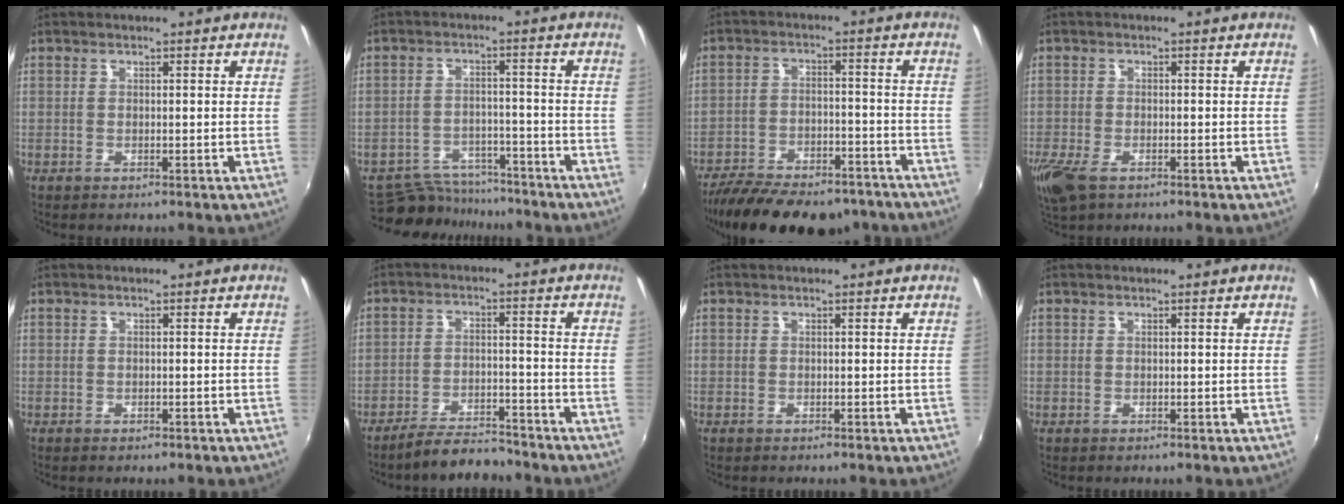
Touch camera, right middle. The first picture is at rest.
{"total": 9.7, "force": [-9.0, 3.4, 1.6], "torque": [-0.050, 0.014, -0.134]}
{"total": 21.8, "force": [-17.7, 7.9, 9.9], "torque": [-0.200, -0.013, -0.247]}
{"total": 6.2, "force": [-3.8, 2.8, 4.0], "torque": [-0.101, -0.024, -0.074]}
{"total": 0.8, "force": [-0.6, 0.4, 0.4], "torque": [-0.007, -0.003, -0.009]}
{"total": 7.7, "force": [-7.1, 1.7, 2.7], "torque": [-0.070, 0.006, -0.109]}
{"total": 0.0}
{"total": 0.0}